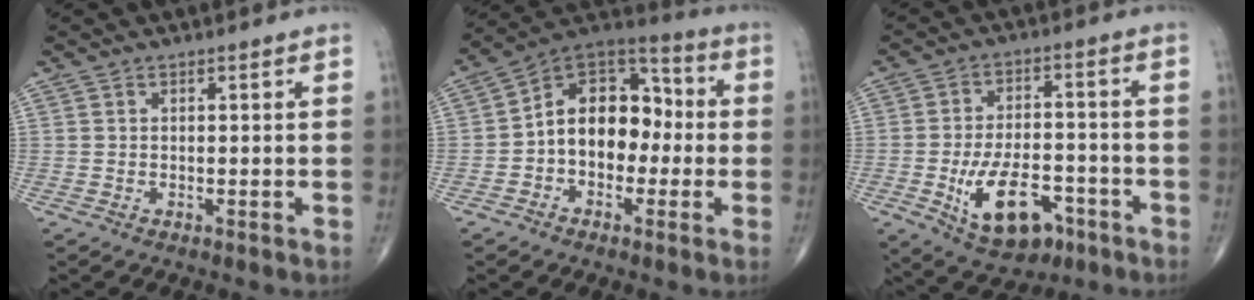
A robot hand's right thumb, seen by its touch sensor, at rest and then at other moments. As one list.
[{"total": 14.2, "force": [-1.4, 10.0, 10.0], "torque": [-0.117, 0.051, -0.037]}, {"total": 13.7, "force": [-5.6, 7.6, 10.0], "torque": [-0.150, 0.026, -0.081]}]